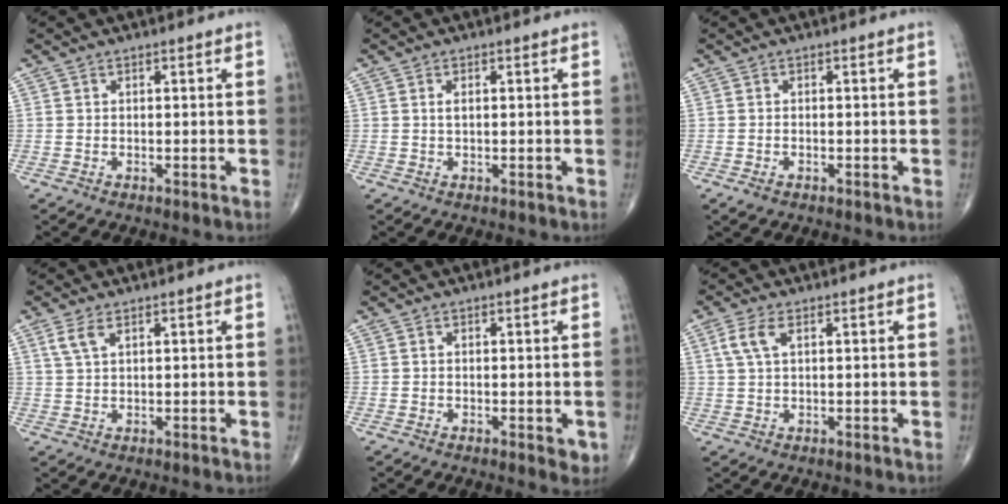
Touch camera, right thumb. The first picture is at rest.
{"total": 1.1, "force": [0.2, 0.5, 1.0], "torque": [-0.016, 0.003, 0.004]}
{"total": 1.5, "force": [-0.8, 0.9, 0.9], "torque": [-0.019, 0.003, -0.010]}
{"total": 3.0, "force": [1.6, 1.1, 2.3], "torque": [-0.056, 0.005, 0.040]}
{"total": 2.4, "force": [-0.6, 1.1, 2.0], "torque": [-0.016, -0.003, -0.008]}
{"total": 4.3, "force": [1.5, 1.8, 3.6], "torque": [-0.087, 0.010, 0.034]}